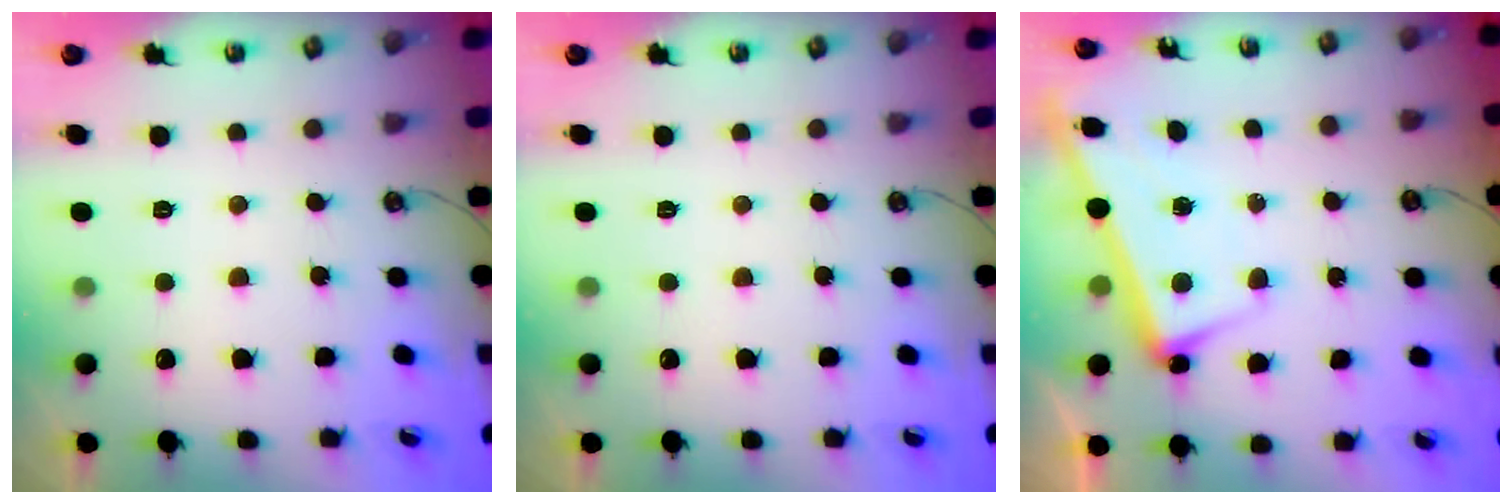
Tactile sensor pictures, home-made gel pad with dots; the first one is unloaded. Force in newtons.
{"total": 0.0}
{"total": 2.6, "press": 2.6, "slide": 0.6}